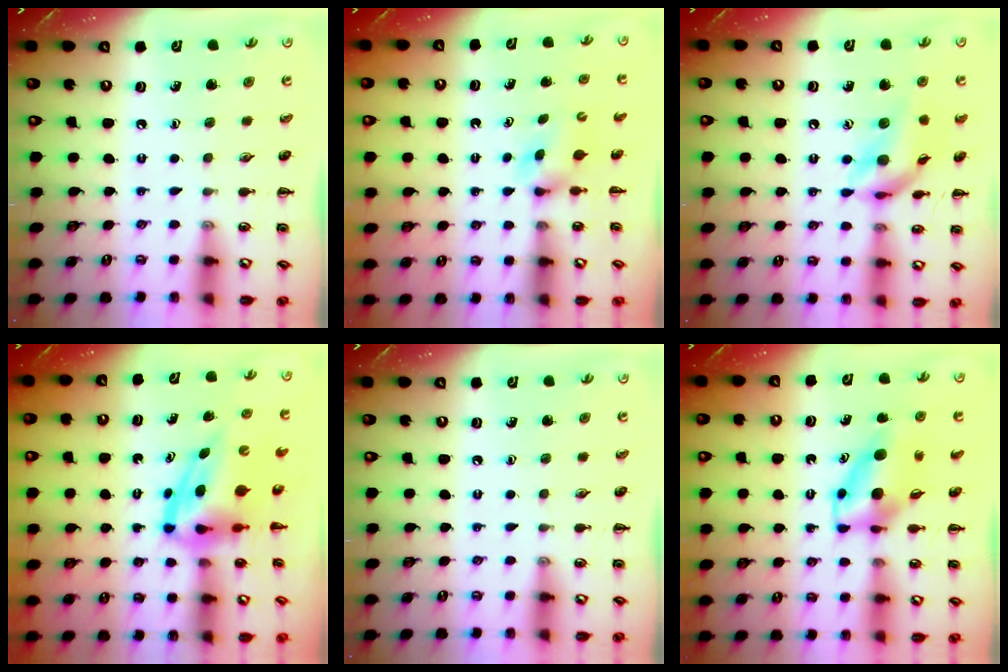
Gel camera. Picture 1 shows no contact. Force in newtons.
{"total": 2.9, "press": 2.6, "slide": 1.3}
{"total": 13.4, "press": 13.2, "slide": 2.3}
{"total": 5.6, "press": 5.3, "slide": 1.5}
{"total": 0.0}
{"total": 5.8, "press": 5.6, "slide": 1.6}